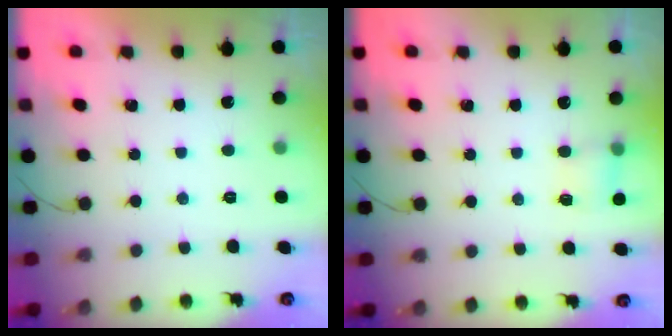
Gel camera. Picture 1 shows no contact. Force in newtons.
{"total": 4.3, "press": 4.2, "slide": 1.2}